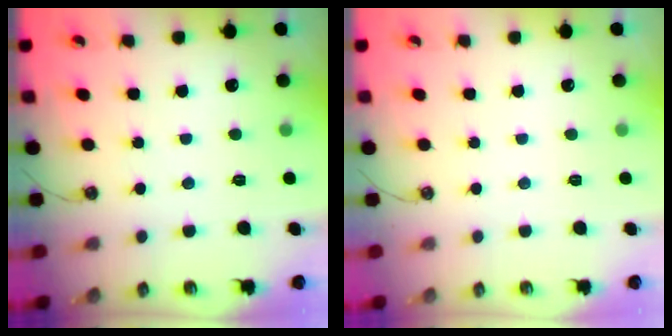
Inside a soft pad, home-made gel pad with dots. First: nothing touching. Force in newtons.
{"total": 0.0}